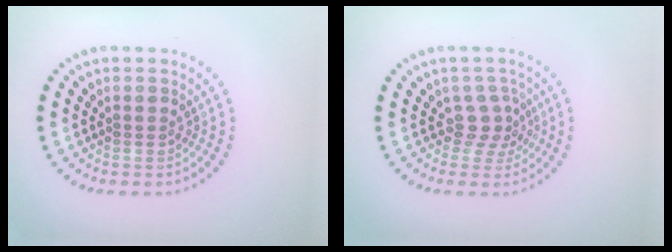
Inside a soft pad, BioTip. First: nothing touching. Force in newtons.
{"total": 2.0, "press": 1.3, "slide": 1.5}